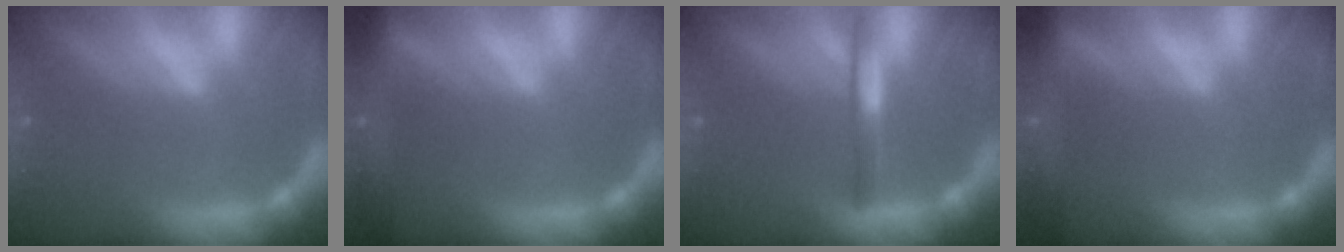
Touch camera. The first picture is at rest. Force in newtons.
{"total": 7.4}
{"total": 2.5}
{"total": 8.0}